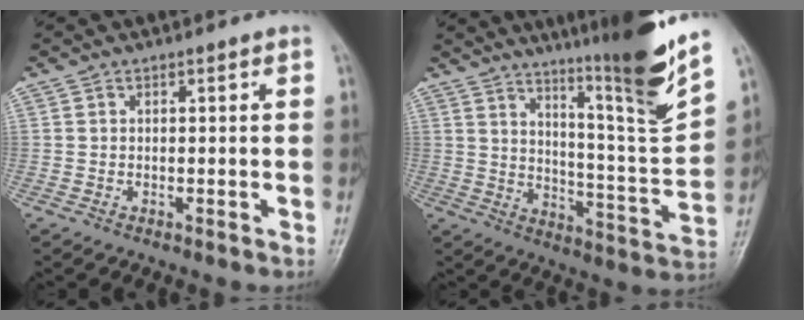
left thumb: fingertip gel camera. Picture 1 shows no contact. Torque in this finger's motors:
{"motor_torque": [2.37, 0.39, 1.47, -1.30, 0.07]}